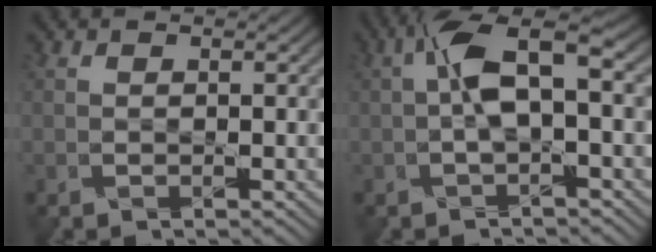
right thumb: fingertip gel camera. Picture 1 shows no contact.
{"total": 5.5, "force": [0.6, 1.7, 5.2], "torque": [-0.107, 0.017, 0.005]}